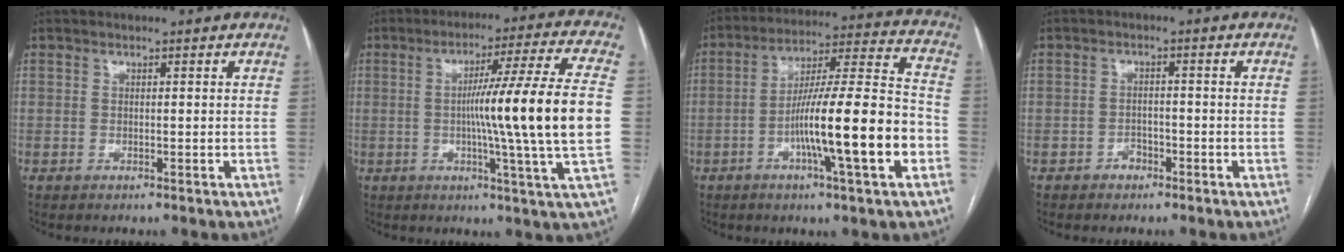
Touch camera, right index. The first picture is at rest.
{"total": 17.2, "force": [-0.8, -2.4, 17.0], "torque": [-0.258, -0.005, -0.025]}
{"total": 17.6, "force": [-5.3, 0.5, 16.7], "torque": [-0.273, 0.005, -0.087]}
{"total": 1.9, "force": [-1.4, 1.2, 0.7], "torque": [-0.010, 0.006, -0.022]}